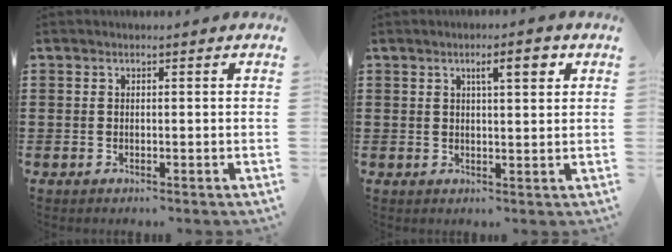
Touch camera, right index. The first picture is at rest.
{"total": 4.1, "force": [1.7, 0.8, 3.7], "torque": [-0.060, 0.001, 0.022]}